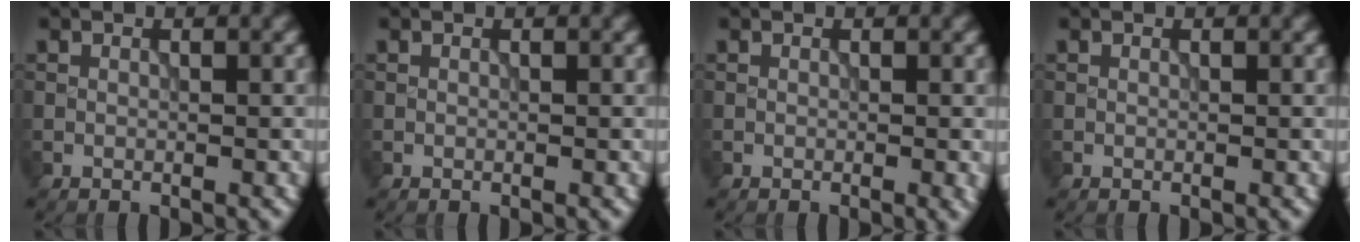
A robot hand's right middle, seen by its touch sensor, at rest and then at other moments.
{"total": 0.0}
{"total": 0.7, "force": [-0.1, 0.1, 0.7], "torque": [-0.008, -0.002, -0.002]}
{"total": 0.0}